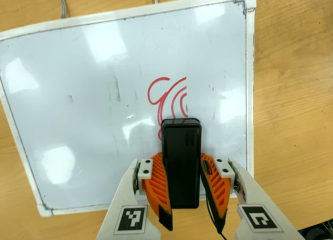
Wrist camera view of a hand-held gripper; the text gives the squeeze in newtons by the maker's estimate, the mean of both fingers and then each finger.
{"total": 9.2, "left": 8.1, "right": 10.4}